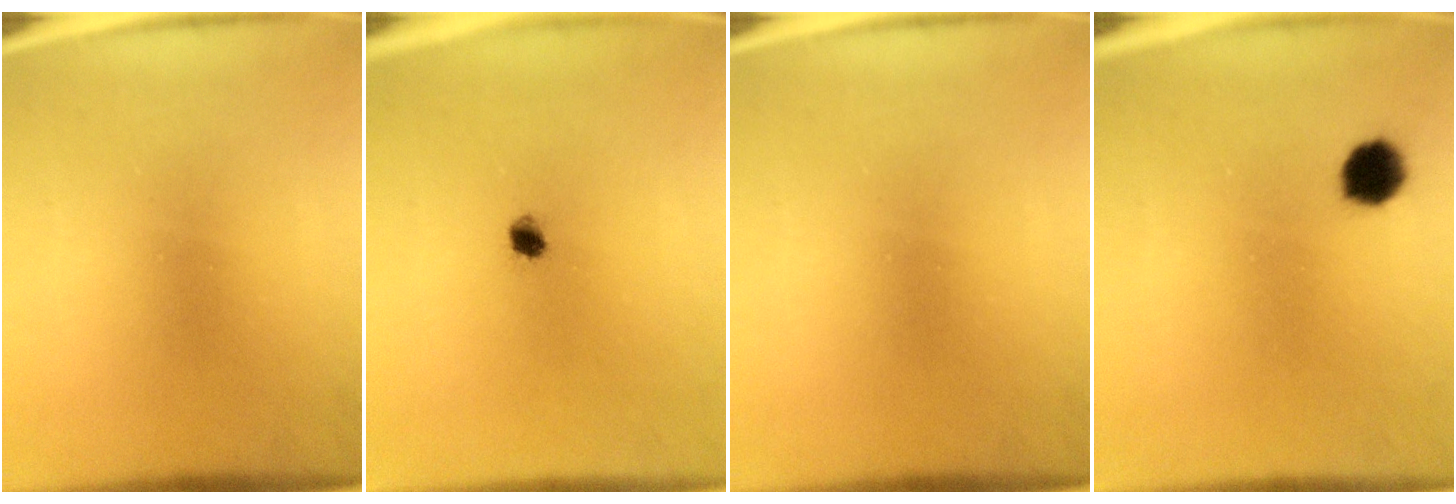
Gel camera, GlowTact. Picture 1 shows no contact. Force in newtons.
{"total": 2.1}
{"total": 0.0}
{"total": 4.9}